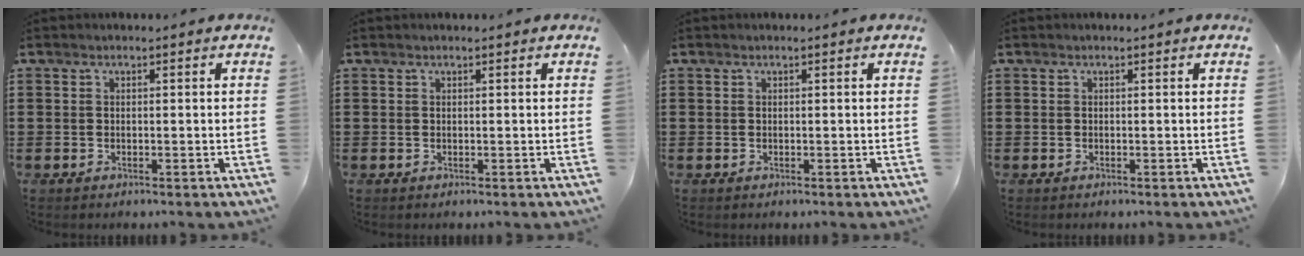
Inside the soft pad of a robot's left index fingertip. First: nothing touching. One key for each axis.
{"total": 0.0}
{"total": 0.0}
{"total": 0.0}